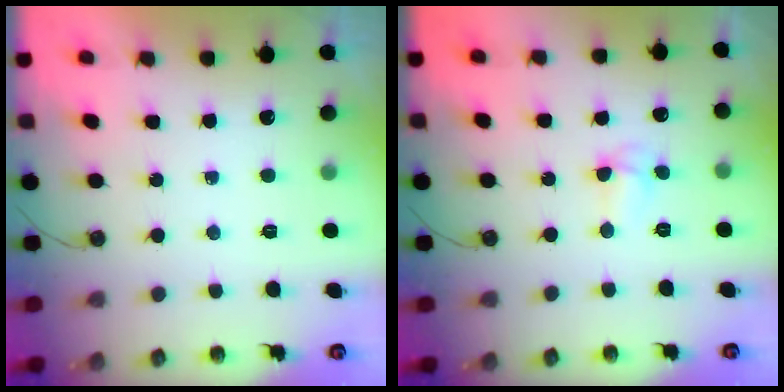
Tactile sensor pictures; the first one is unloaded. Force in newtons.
{"total": 4.2, "press": 4.0, "slide": 1.3}